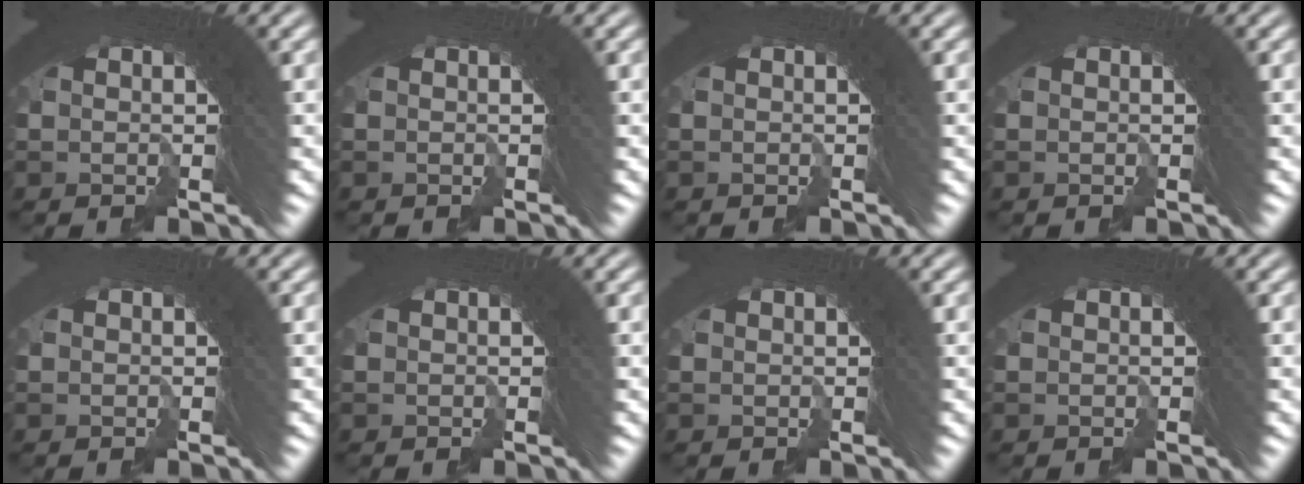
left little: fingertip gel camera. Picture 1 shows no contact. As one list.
[{"total": 0.0}, {"total": 0.0}, {"total": 0.0}, {"total": 1.2, "force": [-0.3, -0.8, -0.9], "torque": [0.017, -0.001, -0.005]}, {"total": 0.0}, {"total": 0.9, "force": [-0.2, -0.4, -0.8], "torque": [0.008, -0.005, -0.002]}, {"total": 0.0}]